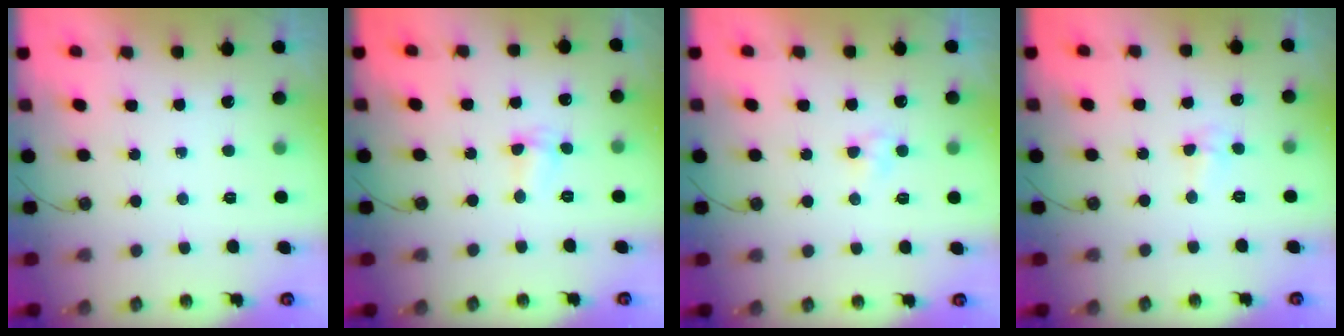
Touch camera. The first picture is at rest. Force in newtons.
{"total": 1.9, "press": 1.8, "slide": 0.5}
{"total": 3.0, "press": 2.9, "slide": 0.4}
{"total": 3.3, "press": 3.3, "slide": 0.7}